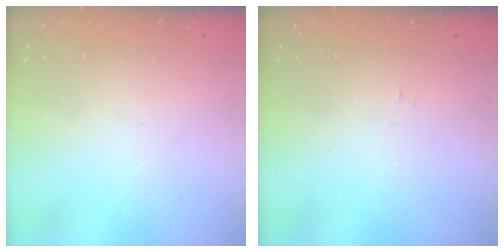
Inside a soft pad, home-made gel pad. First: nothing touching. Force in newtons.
{"total": 3.0, "press": 3.0, "slide": 0.3}